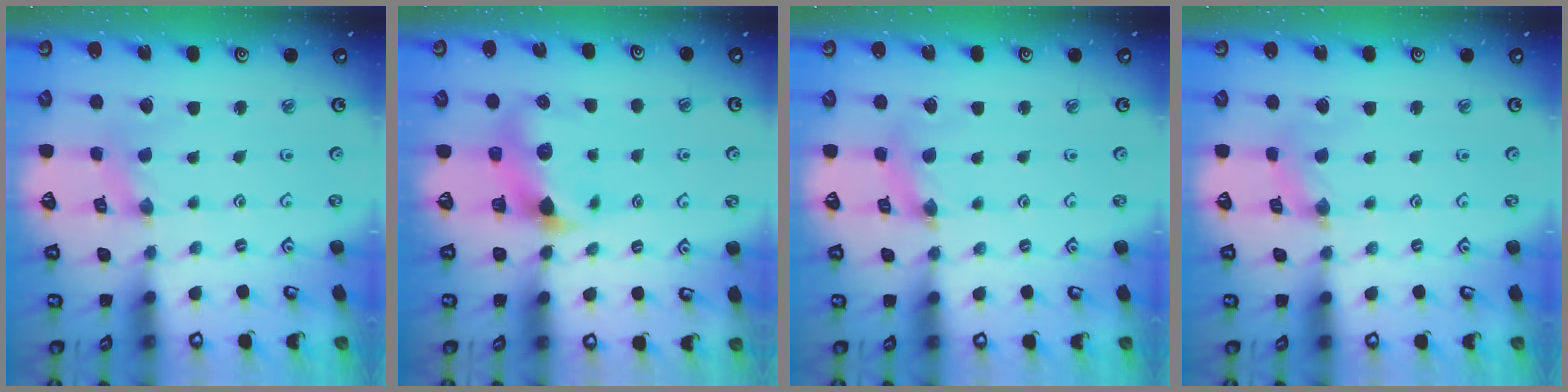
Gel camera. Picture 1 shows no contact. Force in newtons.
{"total": 6.6, "press": 6.6, "slide": 0.7}
{"total": 3.2, "press": 3.2, "slide": 0.4}
{"total": 1.3, "press": 1.3, "slide": 0.3}